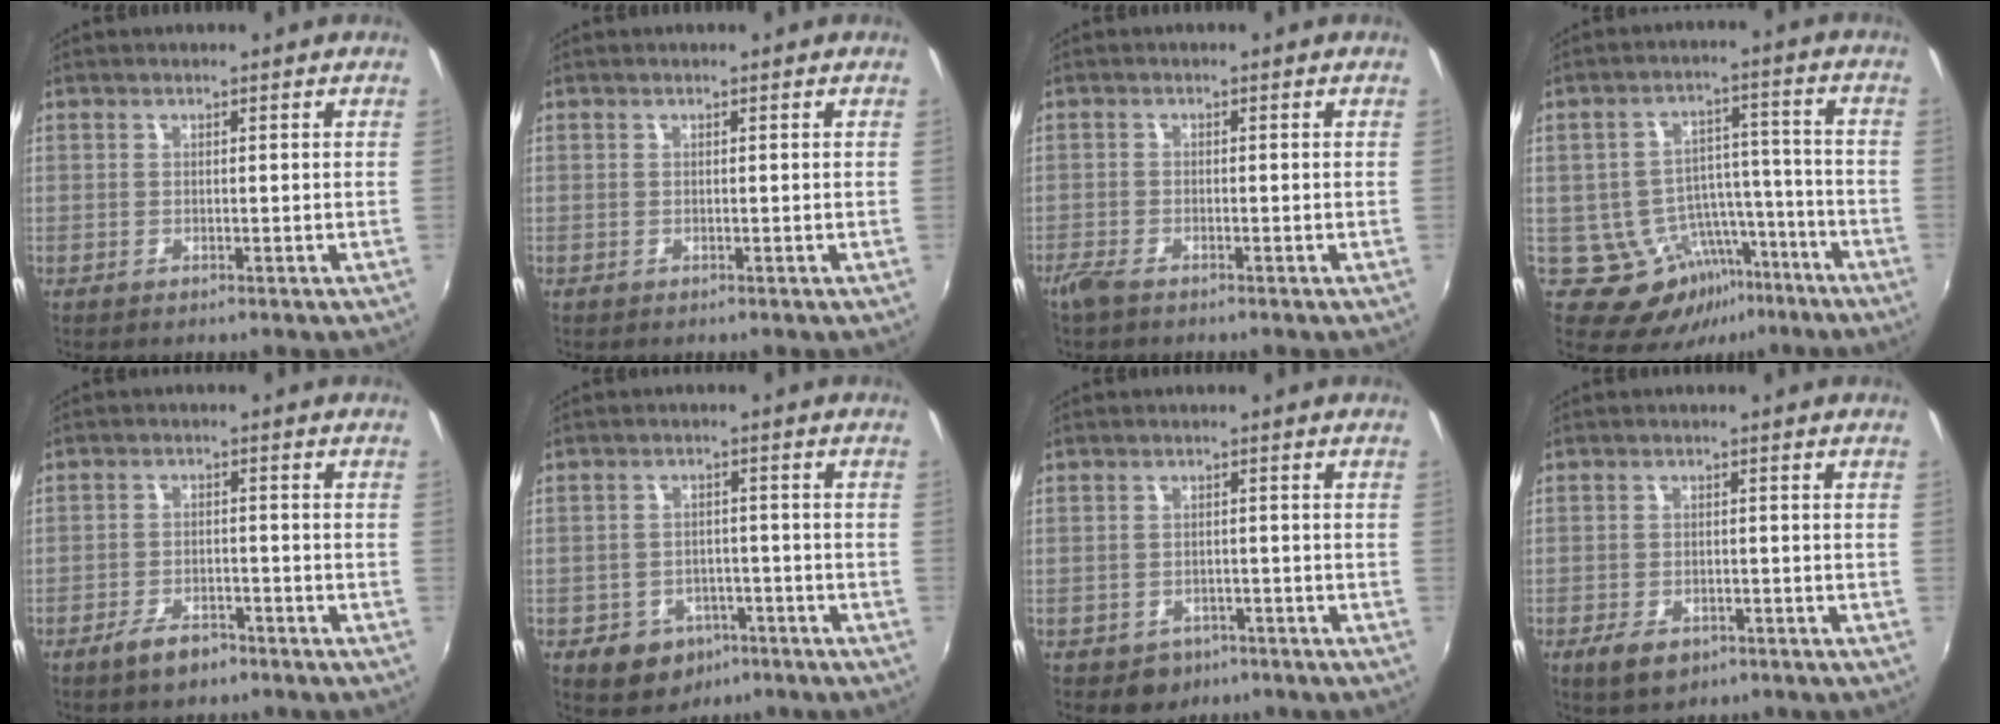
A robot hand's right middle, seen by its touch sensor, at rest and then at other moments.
{"total": 0.0}
{"total": 2.7, "force": [-2.2, 0.7, 1.4], "torque": [-0.038, -0.007, -0.046]}
{"total": 10.8, "force": [-6.0, 7.7, 4.5], "torque": [-0.080, 0.028, -0.069]}
{"total": 5.0, "force": [-3.7, 2.2, 2.6], "torque": [-0.064, -0.001, -0.061]}
{"total": 8.2, "force": [-4.3, 6.5, 2.8], "torque": [-0.070, 0.008, -0.046]}
{"total": 3.9, "force": [-2.0, 3.3, 0.6], "torque": [-0.024, 0.003, -0.022]}
{"total": 5.3, "force": [-3.1, 3.0, 3.1], "torque": [-0.074, -0.015, -0.051]}